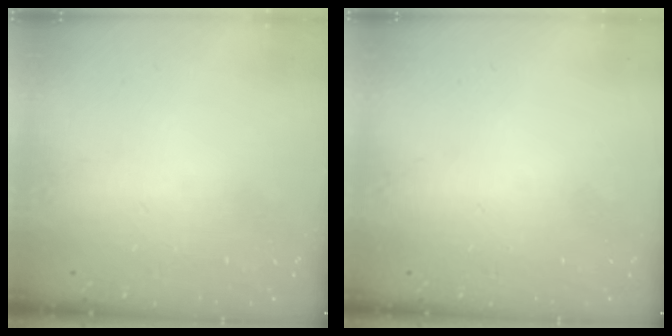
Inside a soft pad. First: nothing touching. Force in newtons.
{"total": 0.0}